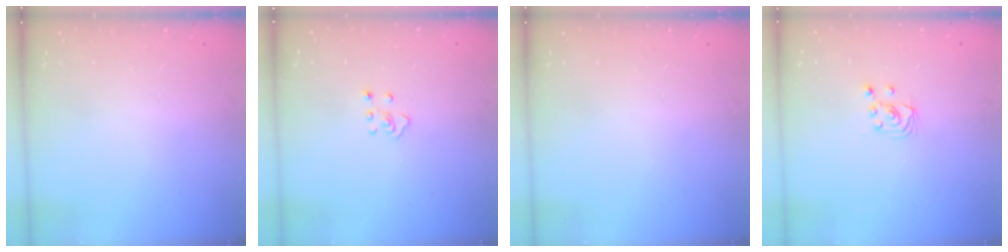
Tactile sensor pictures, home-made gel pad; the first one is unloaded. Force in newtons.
{"total": 3.4, "press": 3.3, "slide": 0.6}
{"total": 0.0}
{"total": 2.4, "press": 2.4, "slide": 0.2}